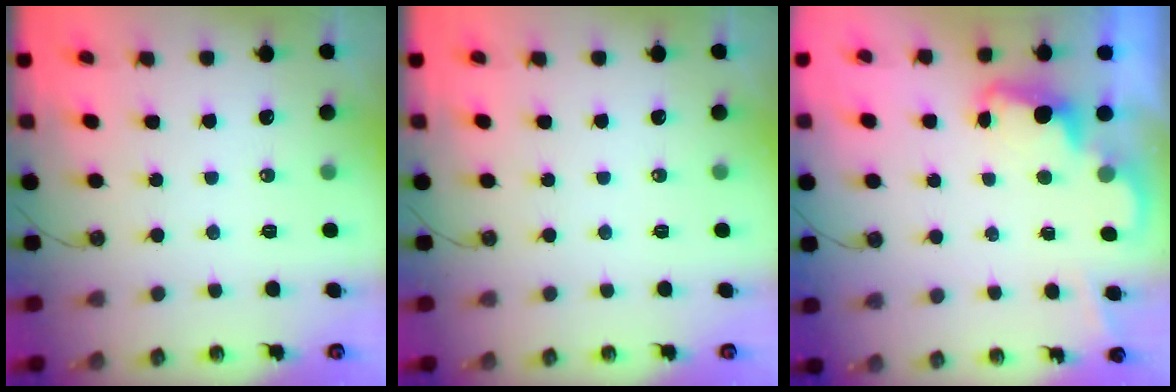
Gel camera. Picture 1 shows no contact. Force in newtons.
{"total": 0.0}
{"total": 2.5, "press": 2.4, "slide": 0.5}